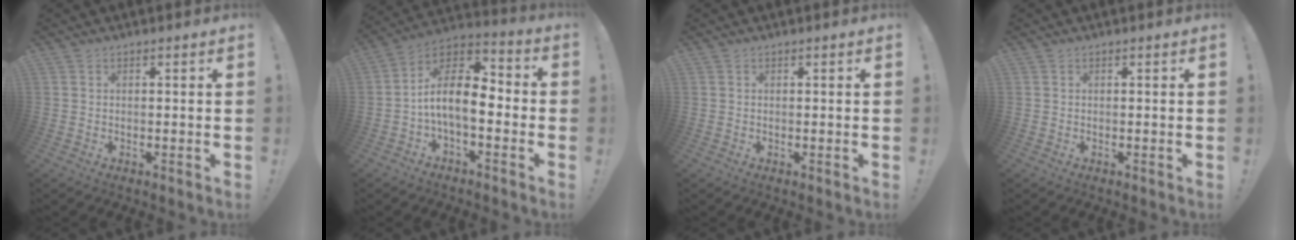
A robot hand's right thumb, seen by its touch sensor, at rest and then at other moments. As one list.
[{"total": 13.4, "force": [-1.8, 6.8, 11.4], "torque": [-0.205, 0.011, -0.029]}, {"total": 0.0}, {"total": 0.0}]